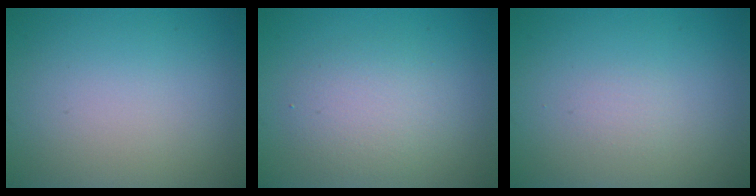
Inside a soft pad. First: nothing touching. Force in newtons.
{"total": 3.1, "press": 3.1, "slide": 0.1}
{"total": 0.6, "press": 0.6, "slide": 0.0}